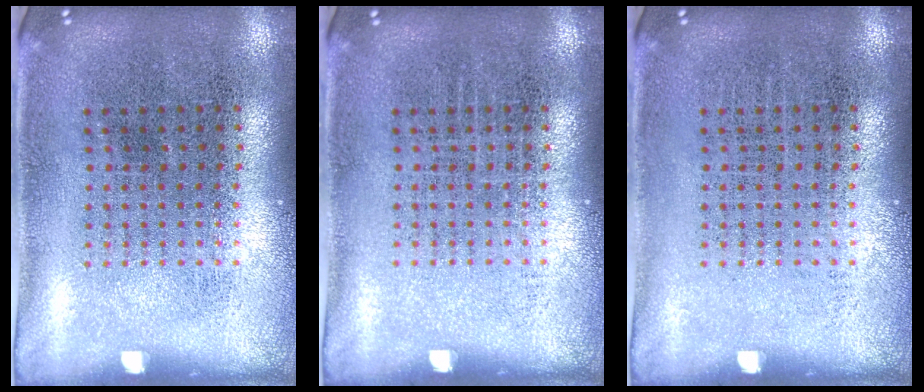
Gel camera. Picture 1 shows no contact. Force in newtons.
{"total": 0.0}
{"total": 0.0}